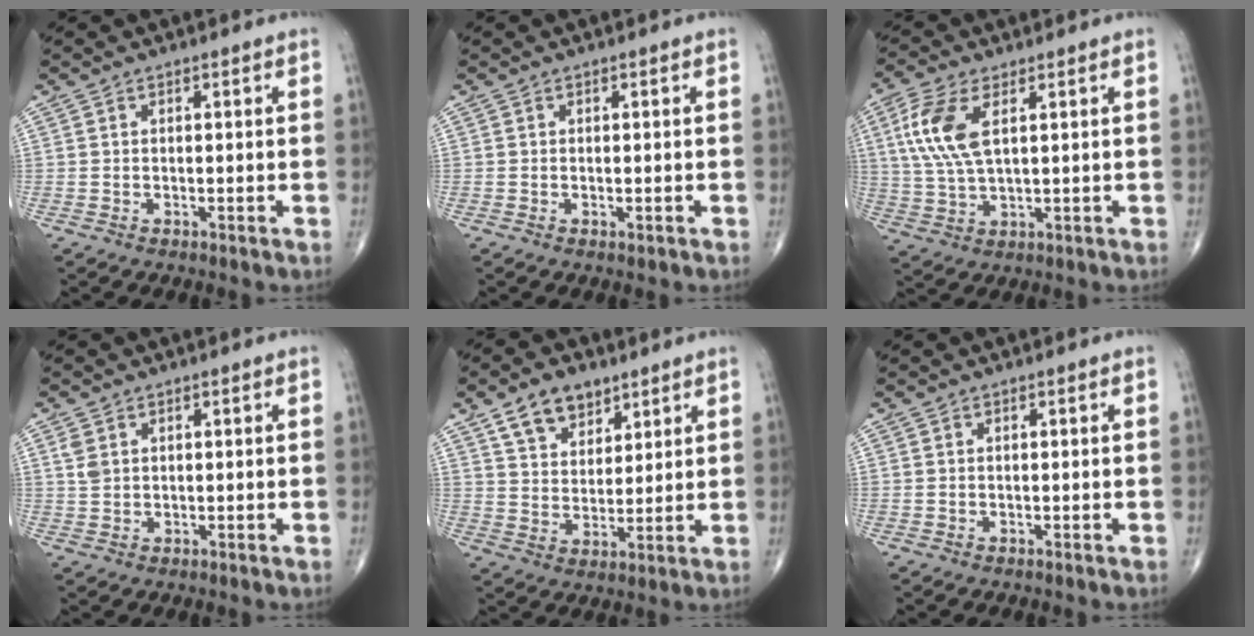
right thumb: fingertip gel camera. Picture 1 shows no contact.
{"total": 0.7, "force": [-0.2, 0.3, 0.6], "torque": [-0.008, -0.002, -0.003]}
{"total": 10.3, "force": [3.2, 4.6, 8.7], "torque": [-0.202, -0.002, 0.066]}
{"total": 2.6, "force": [1.0, 1.9, 1.5], "torque": [-0.029, 0.001, 0.027]}
{"total": 9.3, "force": [5.8, 5.6, 4.6], "torque": [-0.052, -0.031, 0.106]}
{"total": 0.0}